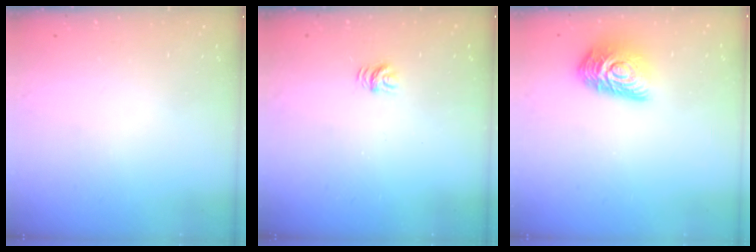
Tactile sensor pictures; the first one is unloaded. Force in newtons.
{"total": 4.7, "press": 4.7, "slide": 0.3}
{"total": 13.2, "press": 13.2, "slide": 0.6}